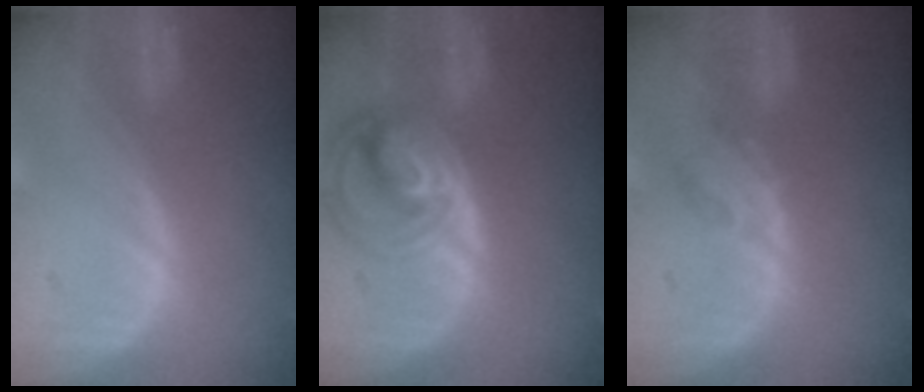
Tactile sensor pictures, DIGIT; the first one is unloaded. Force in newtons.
{"total": 8.5, "press": 7.4, "slide": 4.3}
{"total": 2.2, "press": 2.1, "slide": 0.4}